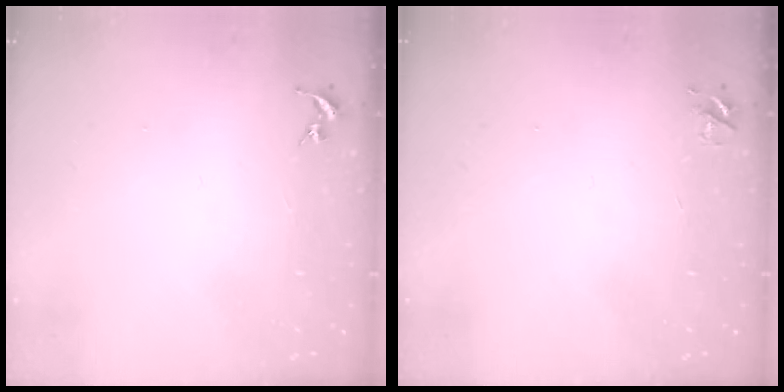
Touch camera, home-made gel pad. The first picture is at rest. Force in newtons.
{"total": 4.7, "press": 4.7, "slide": 0.6}